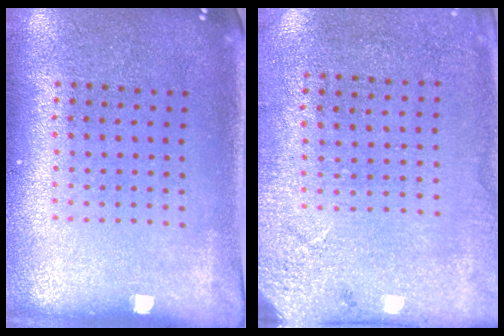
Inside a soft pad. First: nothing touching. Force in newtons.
{"total": 2.7, "press": 2.2, "slide": 1.5}